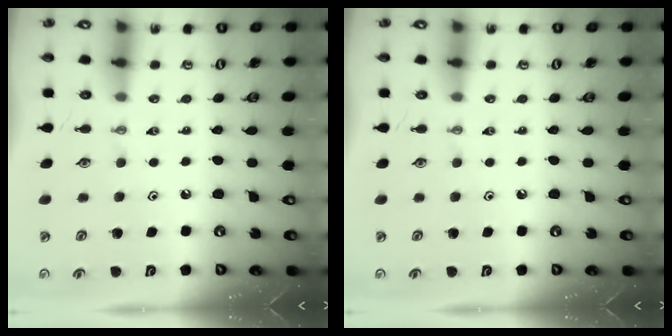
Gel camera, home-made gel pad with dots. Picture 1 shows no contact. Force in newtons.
{"total": 0.0}